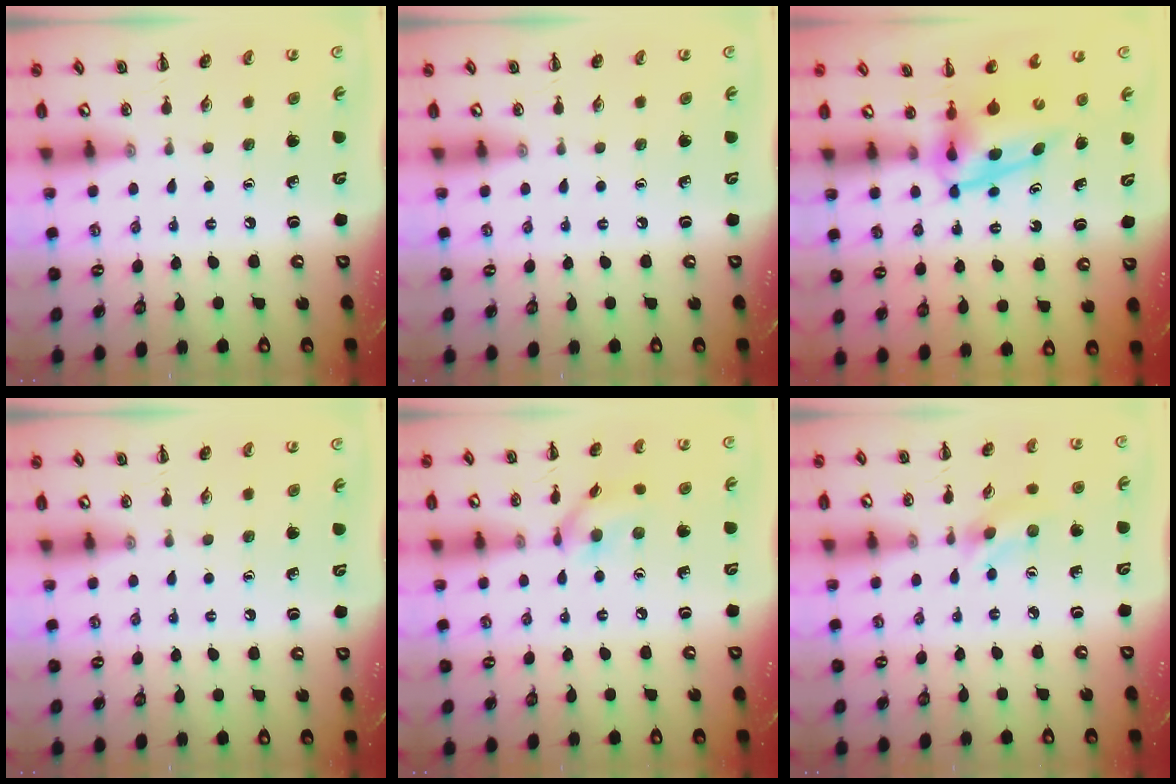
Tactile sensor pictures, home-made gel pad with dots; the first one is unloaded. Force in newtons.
{"total": 0.0}
{"total": 7.3, "press": 7.1, "slide": 1.4}
{"total": 0.0}
{"total": 8.8, "press": 8.8, "slide": 0.9}
{"total": 2.7, "press": 2.6, "slide": 0.8}